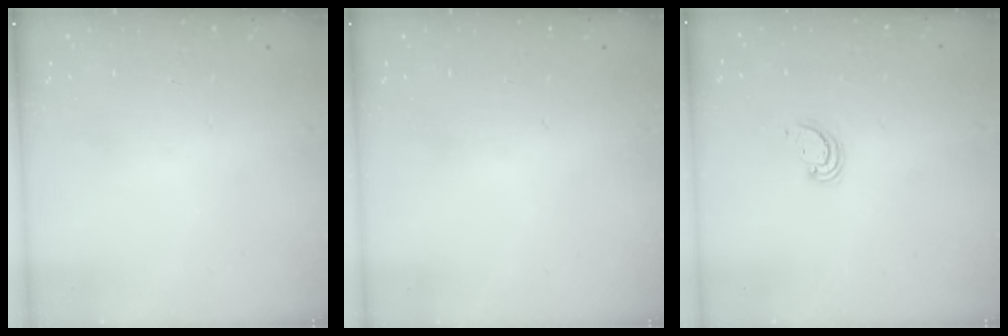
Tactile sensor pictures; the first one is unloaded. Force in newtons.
{"total": 0.0}
{"total": 2.6, "press": 2.6, "slide": 0.2}